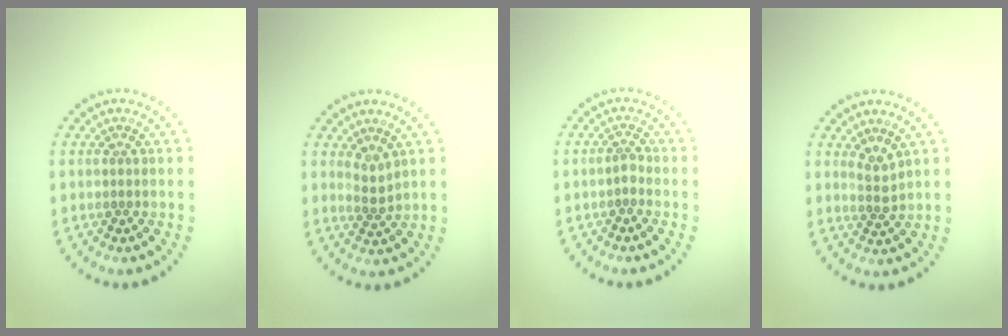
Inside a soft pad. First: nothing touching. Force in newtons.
{"total": 1.5, "press": 1.1, "slide": 1.0}
{"total": 1.1, "press": 0.7, "slide": 0.8}
{"total": 1.8, "press": 1.2, "slide": 1.3}